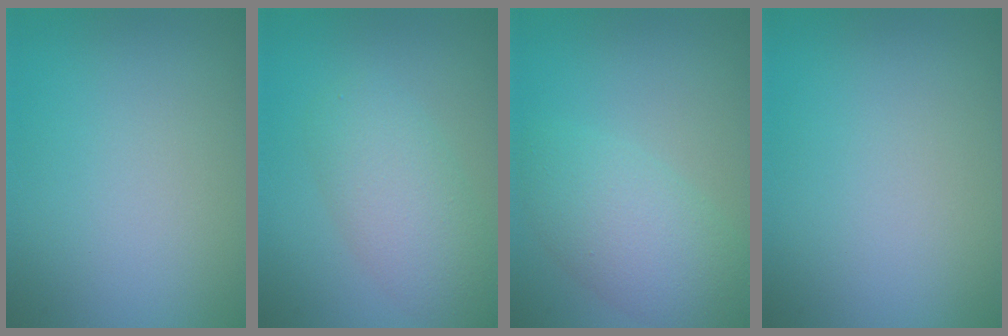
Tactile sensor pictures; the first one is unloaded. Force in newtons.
{"total": 4.3, "press": 4.3, "slide": 0.1}
{"total": 4.7, "press": 4.7, "slide": 0.2}
{"total": 0.0}